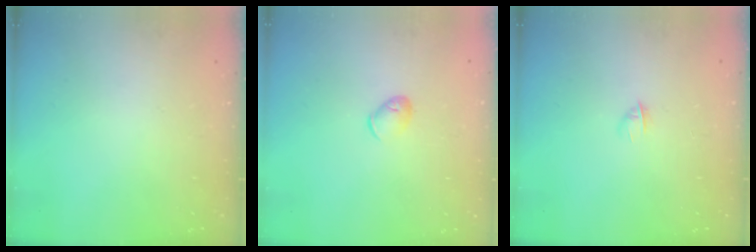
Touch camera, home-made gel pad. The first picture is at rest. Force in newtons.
{"total": 5.7, "press": 5.5, "slide": 1.2}
{"total": 2.8, "press": 2.7, "slide": 0.8}